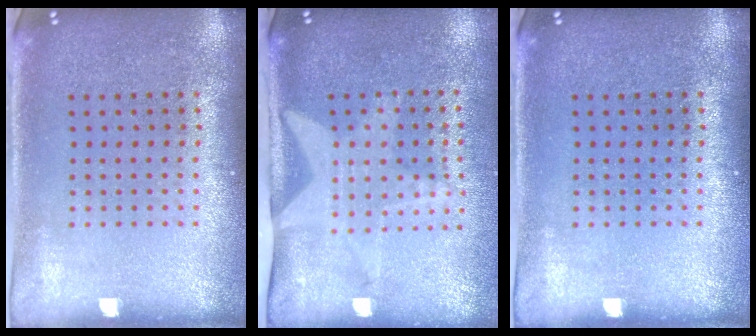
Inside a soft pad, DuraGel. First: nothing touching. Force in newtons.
{"total": 2.1, "press": 1.5, "slide": 1.4}
{"total": 0.0}